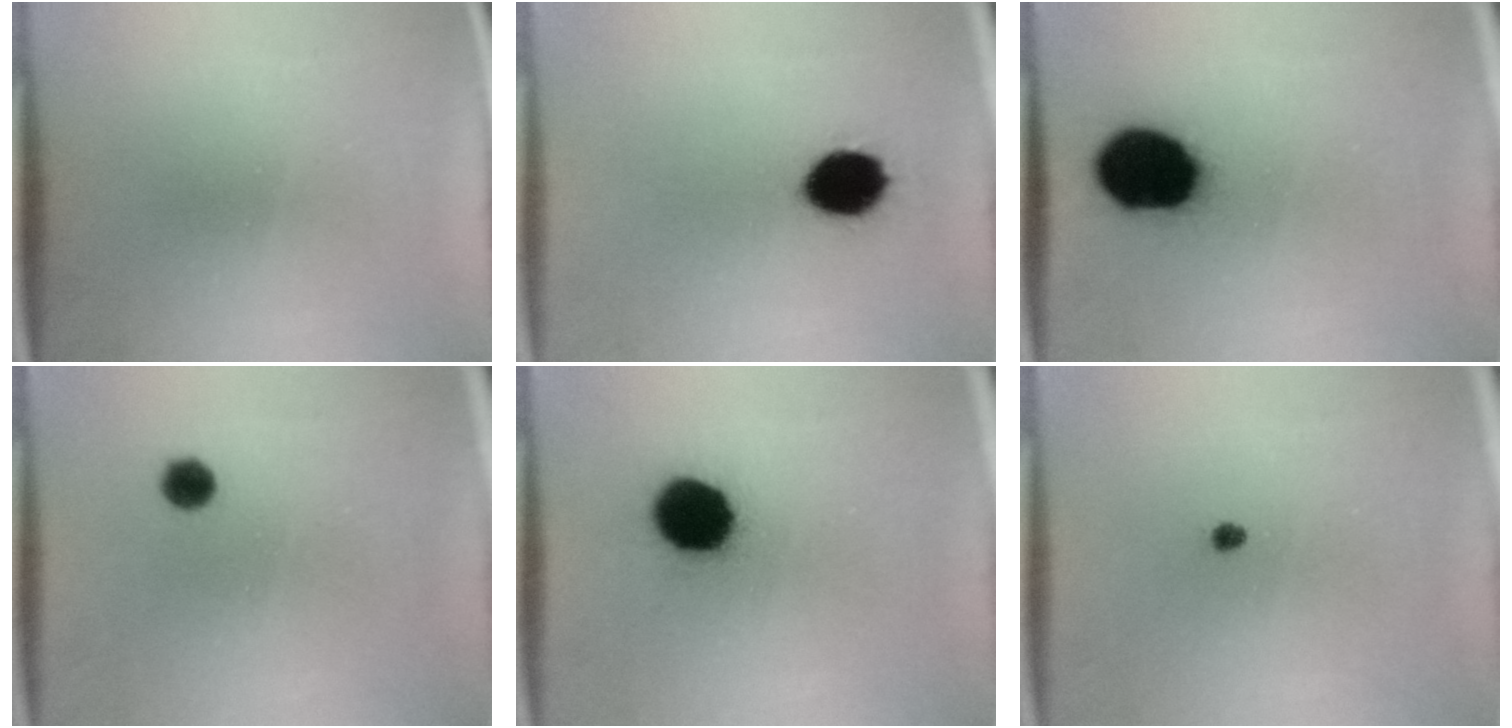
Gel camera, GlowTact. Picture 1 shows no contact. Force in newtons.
{"total": 10.9}
{"total": 17.6}
{"total": 2.5}
{"total": 13.6}
{"total": 1.0}